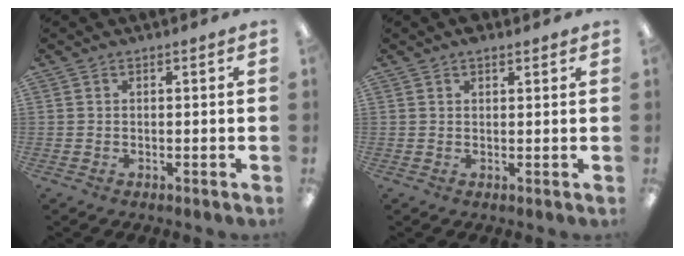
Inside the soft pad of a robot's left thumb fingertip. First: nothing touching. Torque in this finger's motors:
{"motor_torque": [0.34, 0.15, 0.28, -0.35, 0.00]}